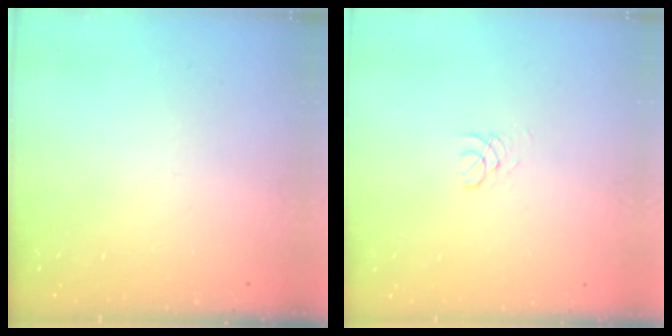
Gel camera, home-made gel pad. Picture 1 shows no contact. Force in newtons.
{"total": 1.0, "press": 1.0, "slide": 0.1}